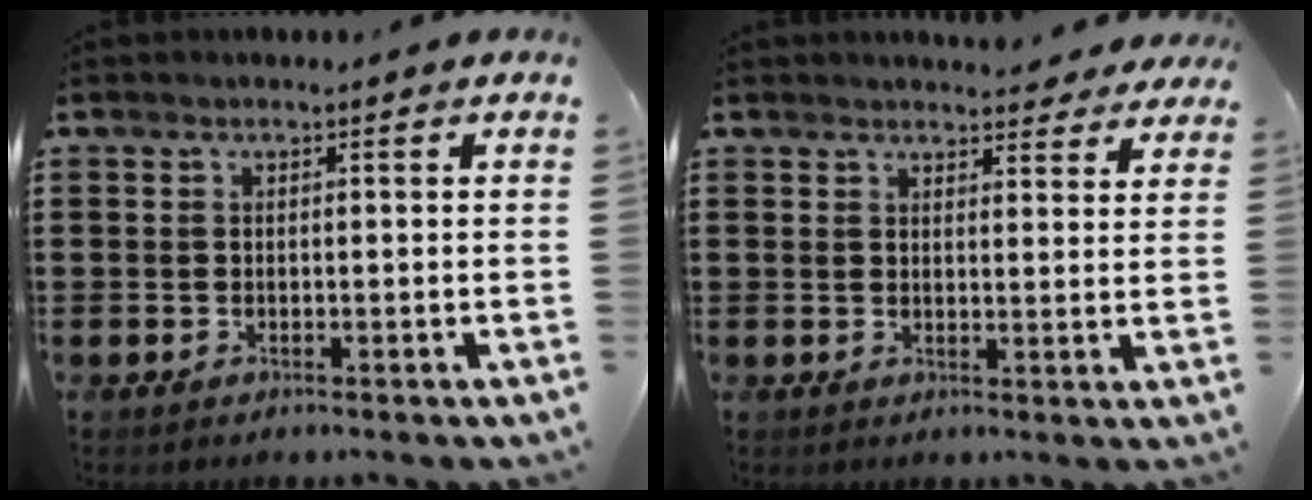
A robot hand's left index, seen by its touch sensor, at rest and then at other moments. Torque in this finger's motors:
{"motor_torque": [2.14, 0.00, 0.32, 0.03]}